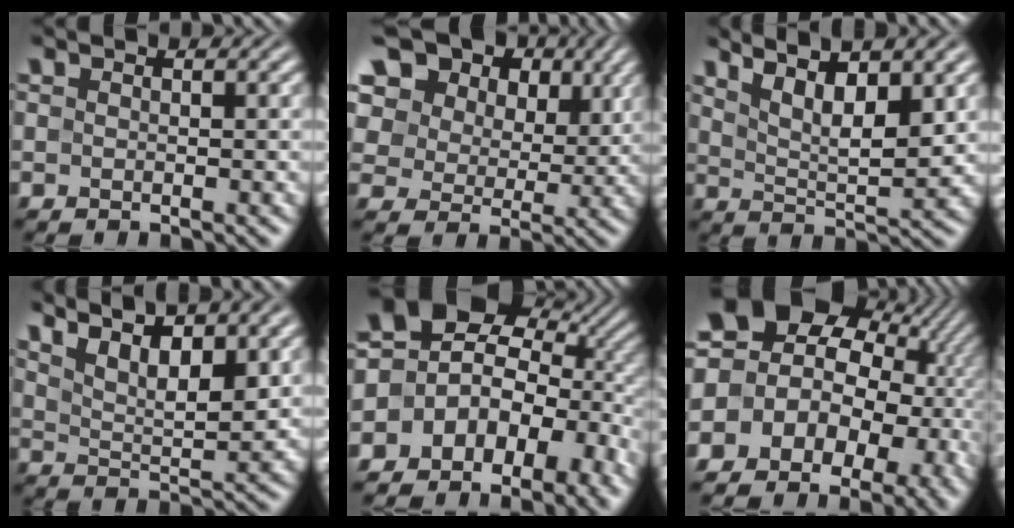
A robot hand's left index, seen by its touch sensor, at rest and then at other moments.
{"total": 14.1, "force": [7.9, 9.1, 7.3], "torque": [-0.157, 0.024, 0.150]}
{"total": 7.1, "force": [4.2, 2.2, 5.3], "torque": [-0.085, 0.009, 0.065]}
{"total": 7.7, "force": [4.9, 2.6, 5.3], "torque": [-0.079, 0.015, 0.069]}
{"total": 11.7, "force": [-2.0, 9.0, 7.3], "torque": [-0.134, -0.001, -0.023]}
{"total": 17.2, "force": [3.2, 13.6, 10.0], "torque": [-0.165, 0.014, 0.053]}